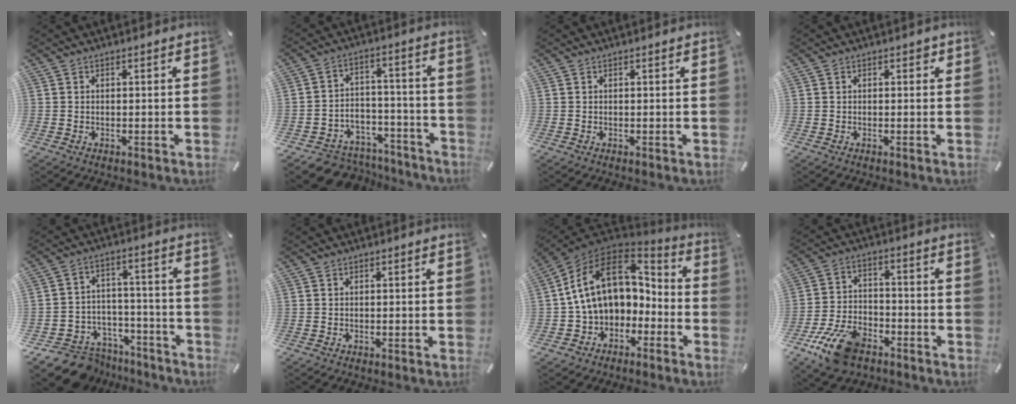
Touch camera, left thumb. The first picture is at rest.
{"total": 6.9, "force": [-4.5, 5.1, 1.1], "torque": [-0.009, 0.028, -0.075]}
{"total": 0.0}
{"total": 1.0, "force": [0.3, 0.8, 0.5], "torque": [-0.003, 0.003, 0.002]}
{"total": 10.3, "force": [-7.5, 6.7, 2.2], "torque": [-0.029, 0.049, -0.126]}
{"total": 0.0}
{"total": 16.1, "force": [2.1, 12.4, 10.1], "torque": [-0.198, -0.001, 0.043]}
{"total": 12.9, "force": [-8.1, 7.0, 7.2], "torque": [-0.132, 0.048, -0.143]}